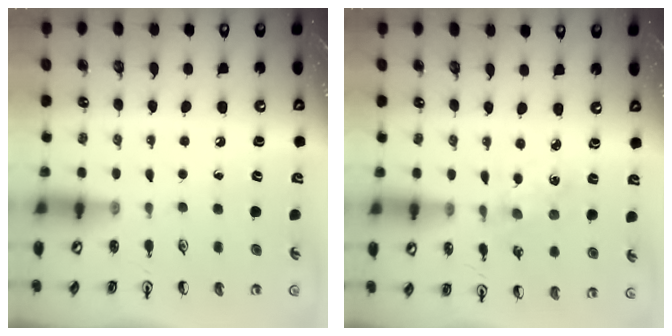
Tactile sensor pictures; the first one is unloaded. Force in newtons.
{"total": 1.0, "press": 1.0, "slide": 0.2}